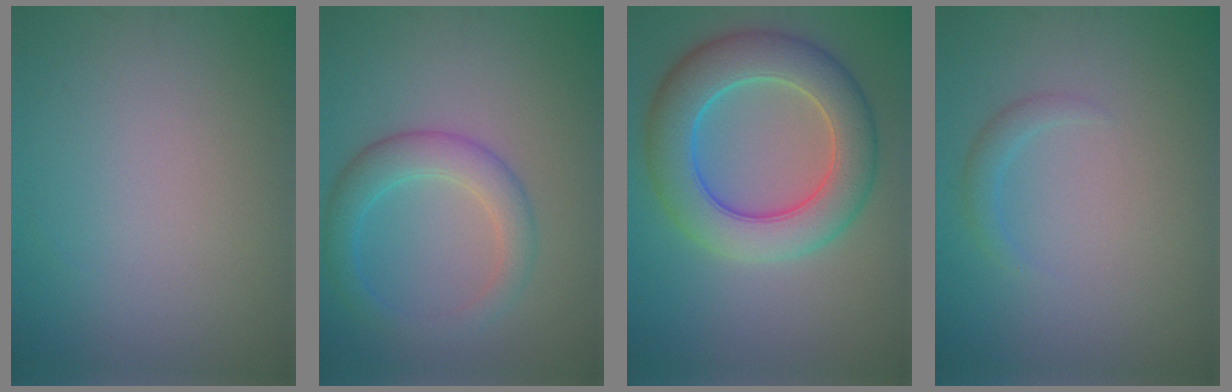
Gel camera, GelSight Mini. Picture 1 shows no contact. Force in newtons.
{"total": 3.9, "press": 3.9, "slide": 0.3}
{"total": 8.7, "press": 8.7, "slide": 0.1}
{"total": 1.3, "press": 1.3, "slide": 0.2}